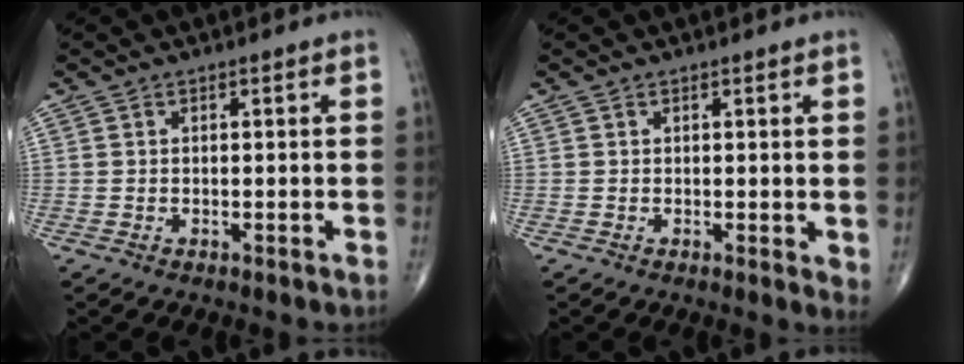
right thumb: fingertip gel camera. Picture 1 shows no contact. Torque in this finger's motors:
{"motor_torque": [-0.38, -0.07, -0.20, -0.15, -0.02]}